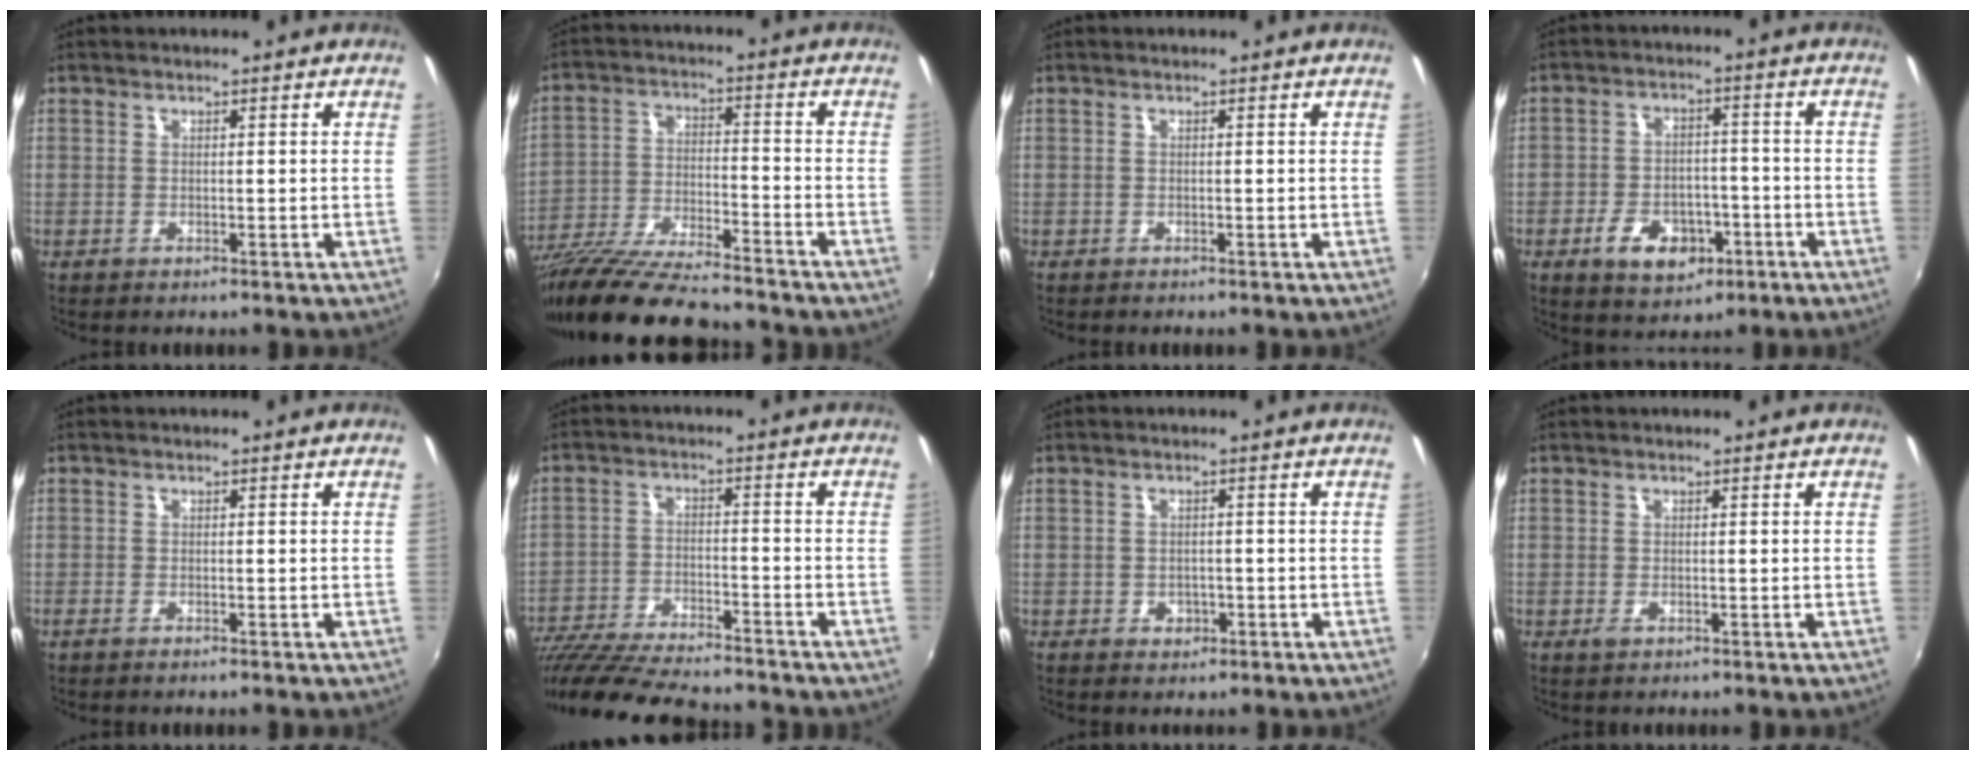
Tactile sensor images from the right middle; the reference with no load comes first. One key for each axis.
{"total": 18.9, "fx": -16.1, "fy": 2.7, "fz": 9.5, "tx": -0.190, "ty": -0.040, "tz": -0.276}
{"total": 0.0}
{"total": 9.3, "fx": -4.7, "fy": 5.9, "fz": 5.5, "tx": -0.123, "ty": 0.004, "tz": -0.067}
{"total": 1.1, "fx": -0.9, "fy": 0.1, "fz": 0.6, "tx": -0.014, "ty": -0.004, "tz": -0.018}
{"total": 20.0, "fx": -17.3, "fy": 4.1, "fz": 9.1, "tx": -0.189, "ty": -0.040, "tz": -0.286}
{"total": 2.3, "fx": -0.9, "fy": 2.0, "fz": 0.8, "tx": -0.015, "ty": -0.002, "tz": -0.010}
{"total": 1.0, "fx": -0.5, "fy": 0.6, "fz": 0.7, "tx": -0.014, "ty": -0.003, "tz": -0.009}